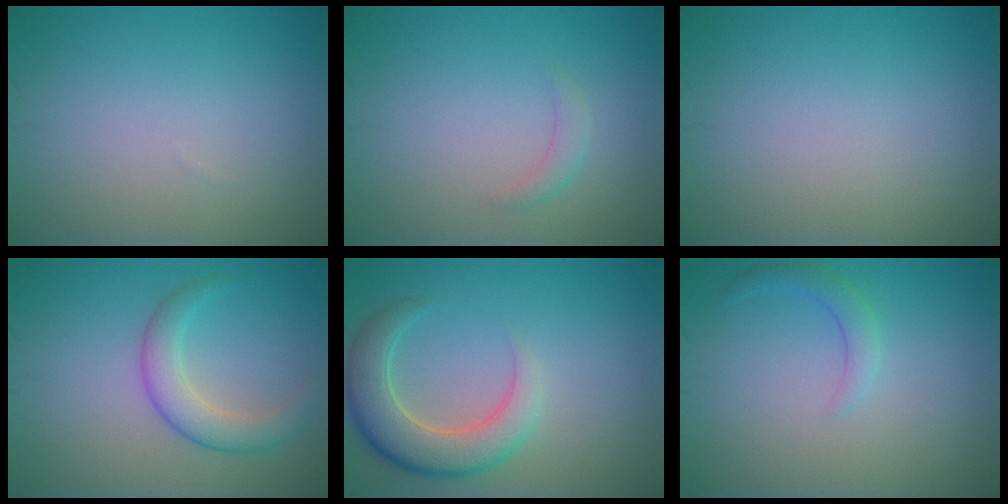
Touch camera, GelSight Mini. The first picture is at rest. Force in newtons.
{"total": 1.2, "press": 1.2, "slide": 0.1}
{"total": 0.0}
{"total": 3.4, "press": 3.4, "slide": 0.1}
{"total": 5.7, "press": 5.7, "slide": 0.6}
{"total": 1.6, "press": 1.6, "slide": 0.2}